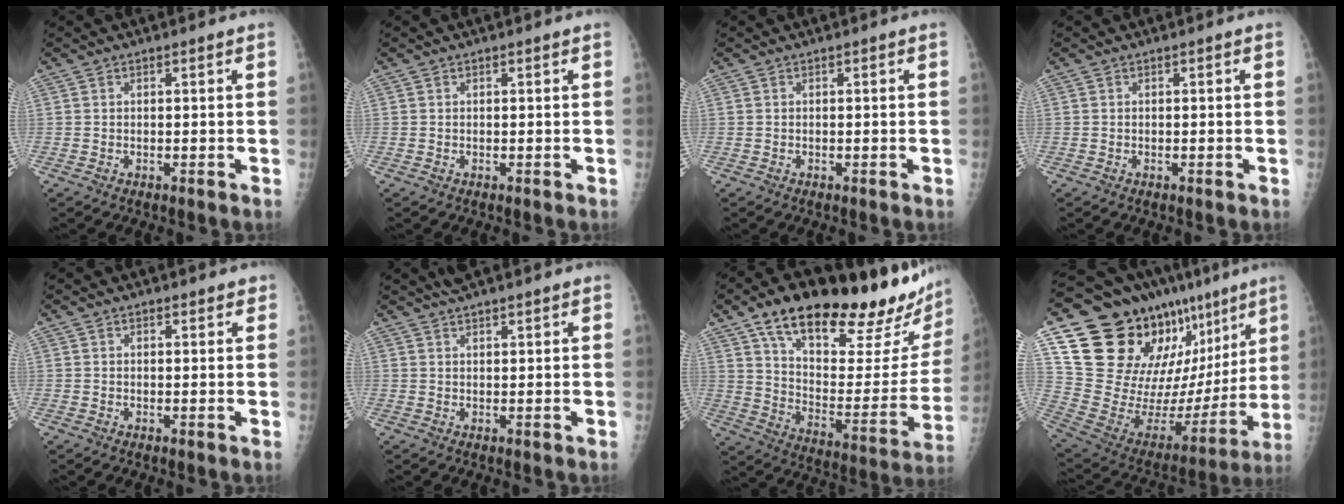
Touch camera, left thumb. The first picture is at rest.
{"total": 0.0}
{"total": 0.0}
{"total": 0.0}
{"total": 1.7, "force": [1.3, 1.0, 0.6], "torque": [0.013, -0.003, 0.009]}
{"total": 5.8, "force": [4.7, 1.2, 3.1], "torque": [-0.037, 0.010, 0.078]}
{"total": 32.7, "force": [21.7, 10.7, 21.9], "torque": [-0.292, -0.048, 0.324]}
{"total": 31.2, "force": [16.5, 16.2, 20.9], "torque": [-0.280, -0.021, 0.289]}